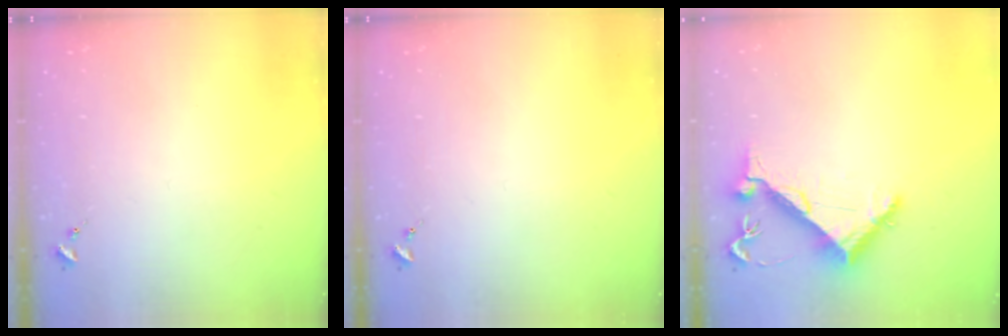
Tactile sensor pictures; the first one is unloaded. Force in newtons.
{"total": 0.0}
{"total": 6.7, "press": 6.6, "slide": 0.7}